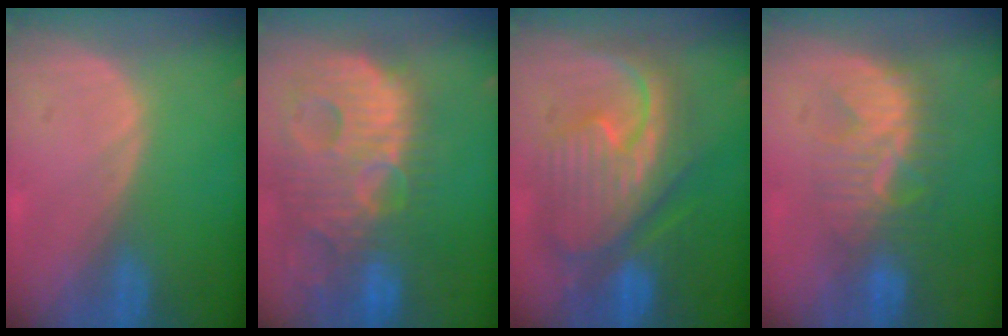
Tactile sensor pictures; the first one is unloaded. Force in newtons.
{"total": 14.4, "press": 12.4, "slide": 7.3}
{"total": 12.3, "press": 12.2, "slide": 1.4}
{"total": 8.1, "press": 7.9, "slide": 1.8}